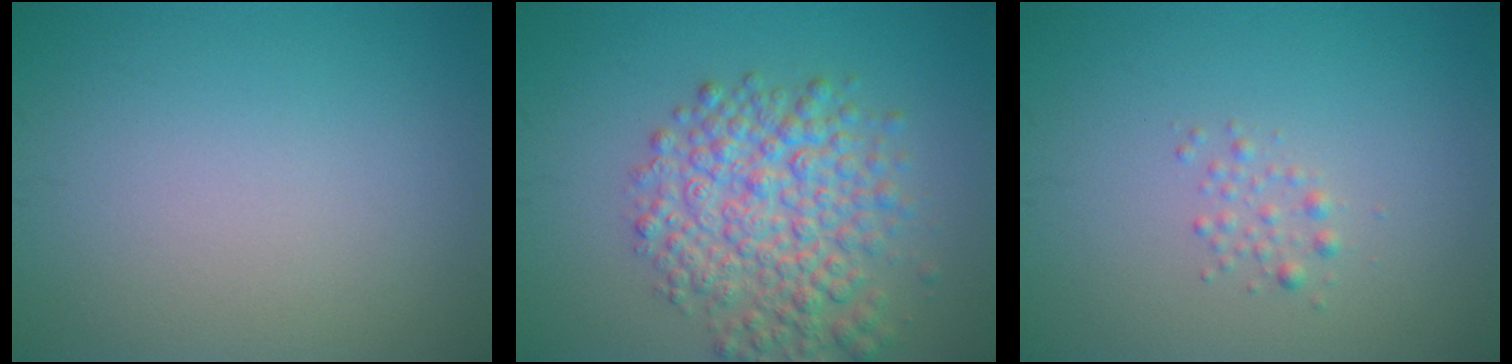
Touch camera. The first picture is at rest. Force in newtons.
{"total": 6.5, "press": 6.5, "slide": 0.2}
{"total": 1.1, "press": 1.1, "slide": 0.0}